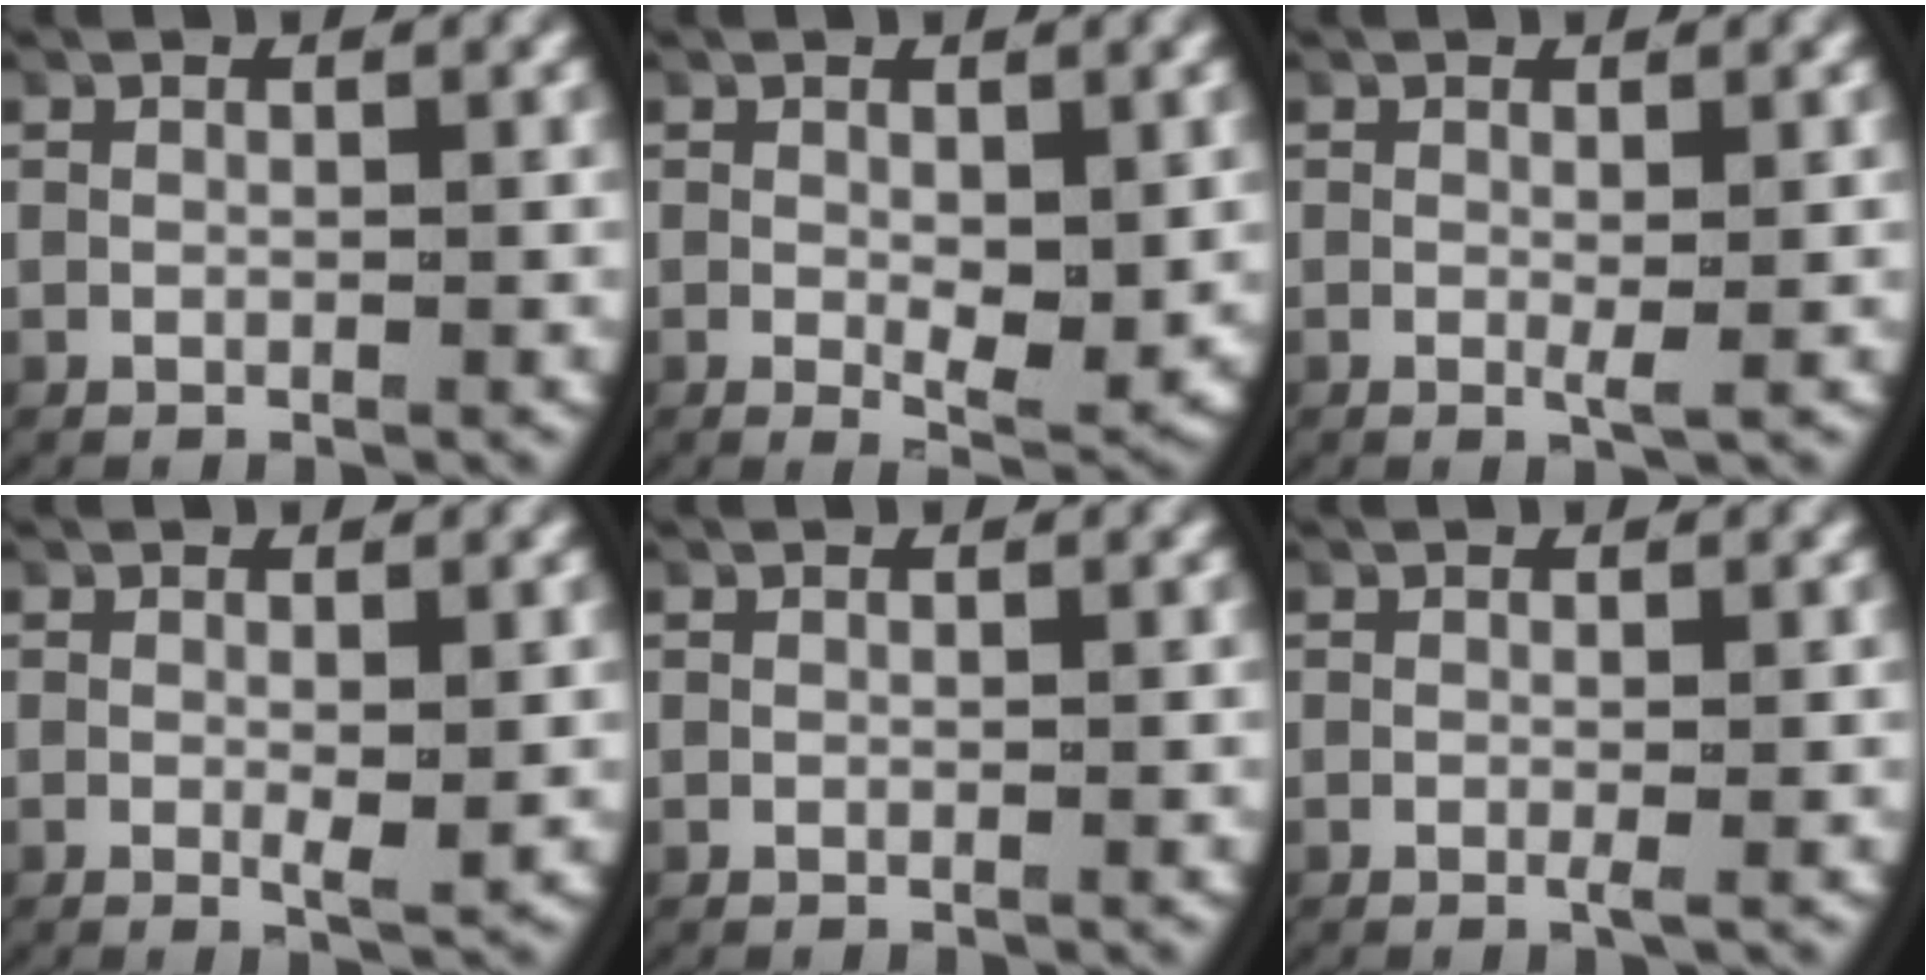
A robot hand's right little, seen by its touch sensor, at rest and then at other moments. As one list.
[{"total": 3.0, "force": [0.0, 1.4, 2.7], "torque": [-0.048, -0.024, 0.009]}, {"total": 0.9, "force": [0.1, 0.0, 0.9], "torque": [-0.019, -0.008, 0.003]}, {"total": 1.4, "force": [0.0, 0.3, 1.4], "torque": [-0.027, -0.011, 0.002]}, {"total": 0.0}, {"total": 0.6, "force": [-0.2, 0.0, 0.6], "torque": [-0.012, -0.002, -0.005]}]